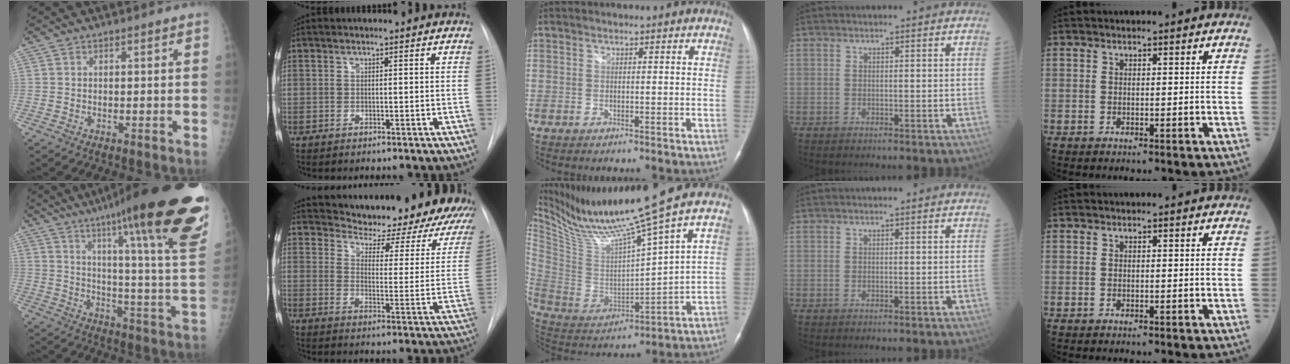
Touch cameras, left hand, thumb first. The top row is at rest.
{"thumb": {"total": 32.4, "force": [20.8, 3.4, 24.7], "torque": [-0.287, -0.086, 0.291]}, "index": {"total": 25.9, "force": [23.7, 6.1, 8.7], "torque": [-0.127, -0.096, 0.273]}, "middle": {"total": 16.4, "force": [13.5, -2.6, 9.0], "torque": [-0.177, -0.037, 0.257]}}